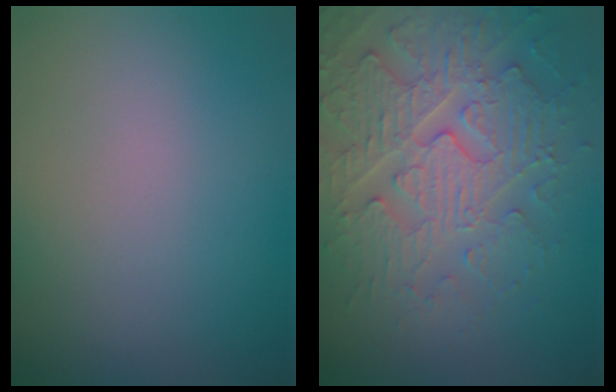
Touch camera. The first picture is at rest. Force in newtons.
{"total": 5.5, "press": 5.1, "slide": 2.0}